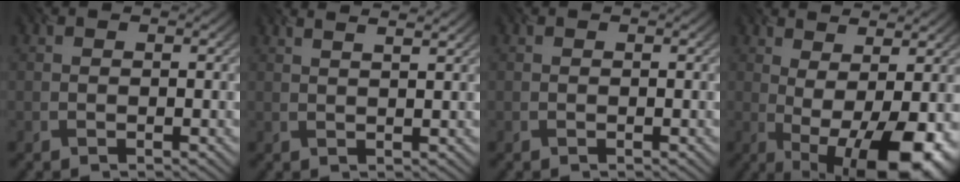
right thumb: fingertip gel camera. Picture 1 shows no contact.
{"total": 2.7, "force": [2.3, 0.4, 1.2], "torque": [-0.009, 0.027, 0.016]}
{"total": 0.0}
{"total": 11.5, "force": [-2.0, 4.0, 10.6], "torque": [-0.146, 0.013, -0.008]}